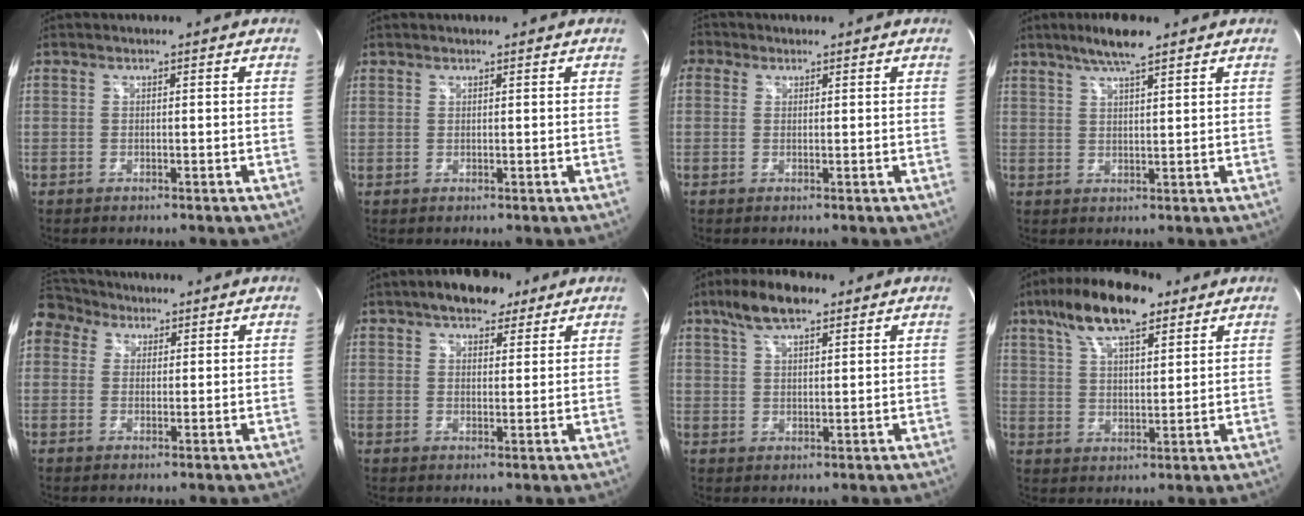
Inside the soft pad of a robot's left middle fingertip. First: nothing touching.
{"total": 0.8, "force": [0.6, 0.5, 0.0], "torque": [0.004, 0.003, 0.008]}
{"total": 2.7, "force": [1.1, 2.3, 0.9], "torque": [-0.022, 0.018, 0.020]}
{"total": 5.8, "force": [4.3, 0.4, 3.9], "torque": [-0.077, 0.008, 0.076]}
{"total": 6.0, "force": [3.9, 4.5, 1.1], "torque": [-0.029, 0.041, 0.079]}
{"total": 7.3, "force": [5.1, 3.3, 4.0], "torque": [-0.060, 0.018, 0.079]}
{"total": 7.4, "force": [5.1, 2.4, 4.8], "torque": [-0.096, 0.017, 0.092]}
{"total": 13.0, "force": [8.4, 3.9, 9.0], "torque": [-0.169, 0.023, 0.151]}